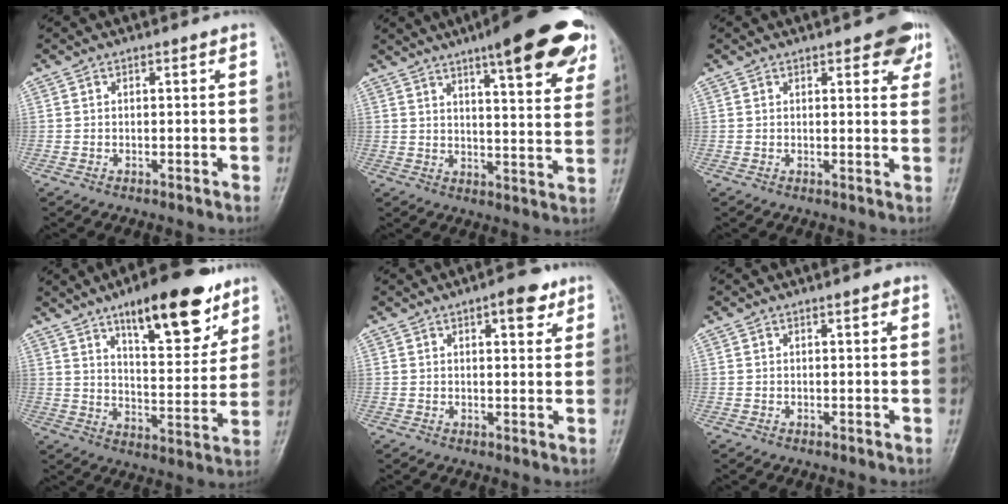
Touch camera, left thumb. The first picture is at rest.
{"total": 20.2, "force": [12.6, 4.7, 15.1], "torque": [-0.172, -0.038, 0.157]}
{"total": 6.8, "force": [3.8, 2.6, 5.0], "torque": [-0.037, -0.012, 0.040]}
{"total": 17.5, "force": [10.9, 6.1, 12.3], "torque": [-0.141, -0.056, 0.171]}
{"total": 5.5, "force": [3.1, 2.2, 4.0], "torque": [-0.037, -0.010, 0.035]}
{"total": 0.9, "force": [0.6, 0.2, 0.7], "torque": [-0.009, -0.001, 0.007]}